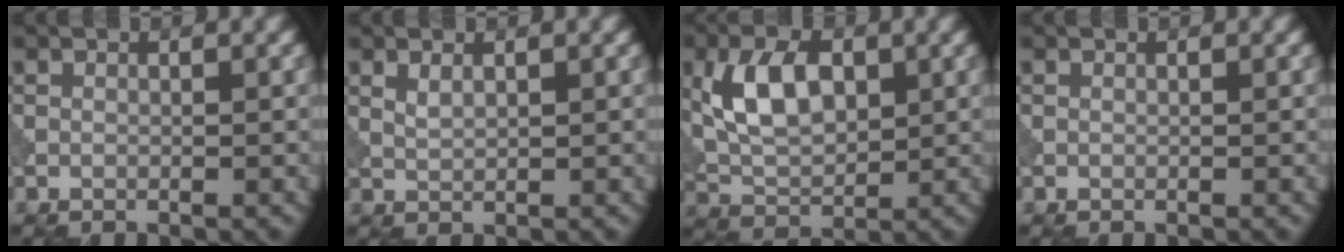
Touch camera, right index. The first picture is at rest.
{"total": 1.1, "force": [0.7, 0.4, 0.8], "torque": [-0.022, -0.001, 0.017]}
{"total": 6.5, "force": [1.4, 3.8, 5.1], "torque": [-0.099, 0.008, 0.026]}
{"total": 0.0}